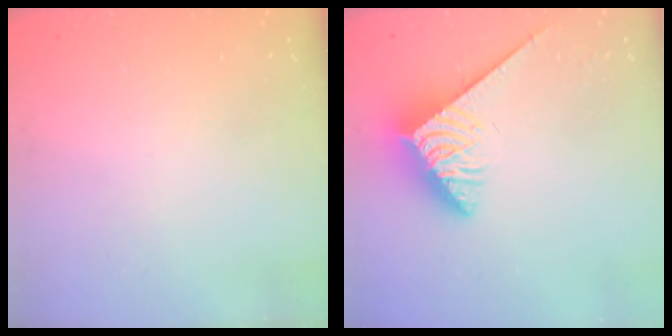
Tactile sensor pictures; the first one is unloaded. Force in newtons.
{"total": 3.6, "press": 3.6, "slide": 0.5}